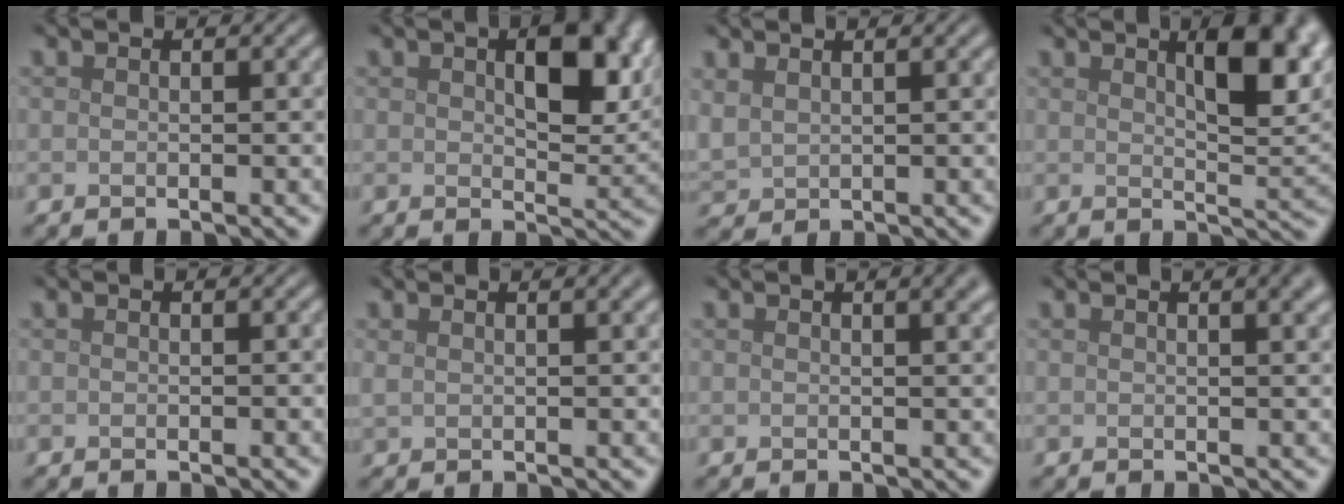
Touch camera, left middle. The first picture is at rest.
{"total": 7.0, "force": [2.1, 3.4, 5.8], "torque": [-0.083, 0.000, 0.038]}
{"total": 2.3, "force": [1.7, 1.0, 1.3], "torque": [-0.034, 0.005, 0.042]}
{"total": 7.3, "force": [3.1, 2.3, 6.2], "torque": [-0.083, 0.003, 0.050]}
{"total": 0.0}
{"total": 3.3, "force": [2.1, 1.3, 2.3], "torque": [-0.020, 0.011, 0.024]}
{"total": 3.7, "force": [2.0, 1.5, 2.7], "torque": [-0.012, 0.019, 0.010]}
{"total": 4.2, "force": [2.2, 1.8, 3.1], "torque": [-0.013, 0.022, 0.008]}